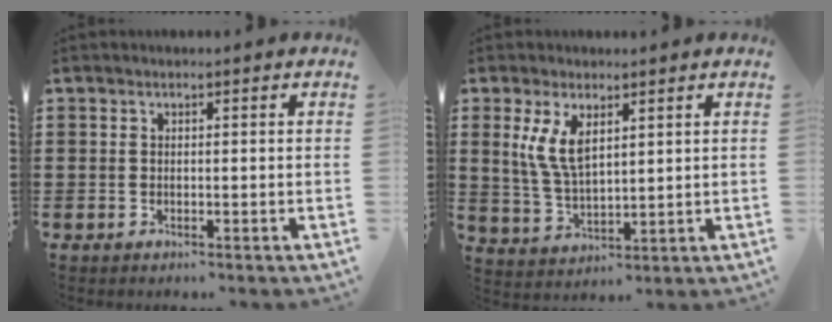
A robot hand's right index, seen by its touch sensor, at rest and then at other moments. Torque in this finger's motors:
{"motor_torque": [0.30, 1.49, 0.27, 0.12]}